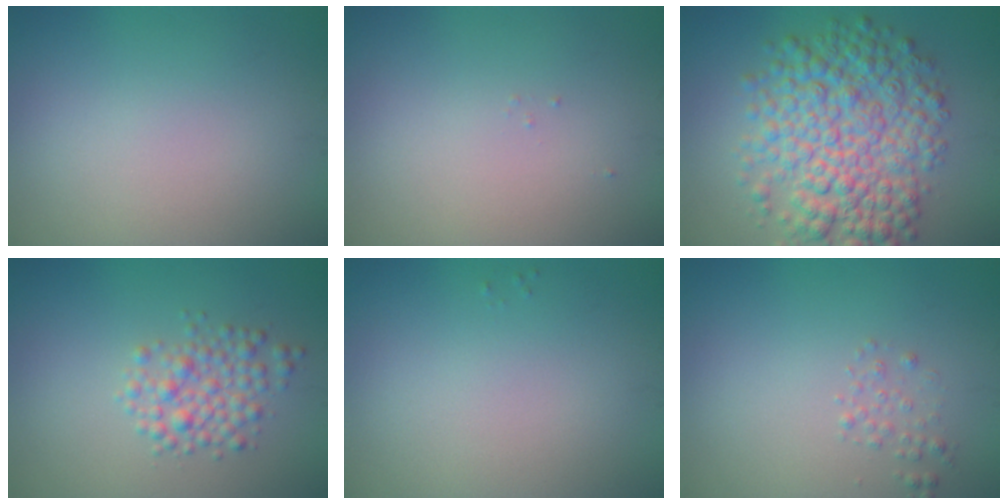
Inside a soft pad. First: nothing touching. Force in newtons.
{"total": 0.0}
{"total": 9.1, "press": 9.1, "slide": 0.1}
{"total": 3.0, "press": 3.0, "slide": 0.1}
{"total": 0.0}
{"total": 1.0, "press": 1.0, "slide": 0.1}